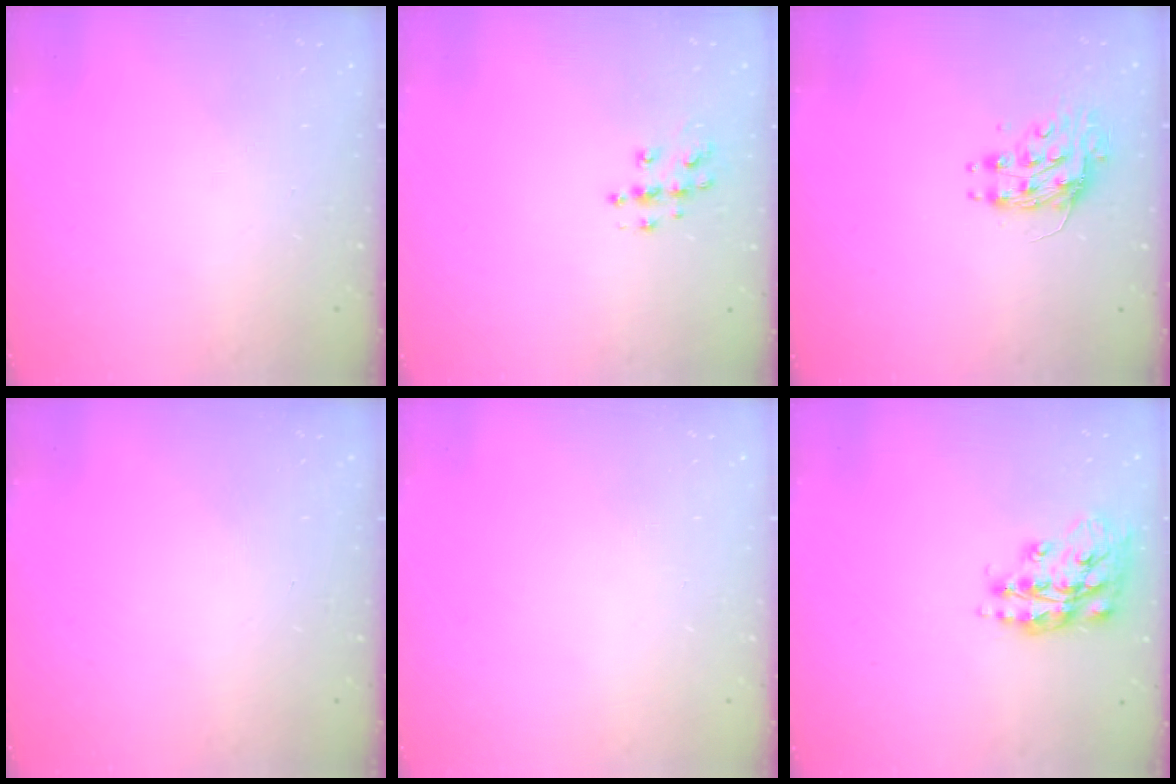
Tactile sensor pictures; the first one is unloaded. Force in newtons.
{"total": 8.6, "press": 8.6, "slide": 0.4}
{"total": 10.4, "press": 10.3, "slide": 0.8}
{"total": 0.0}
{"total": 0.0}
{"total": 16.0, "press": 16.0, "slide": 1.2}